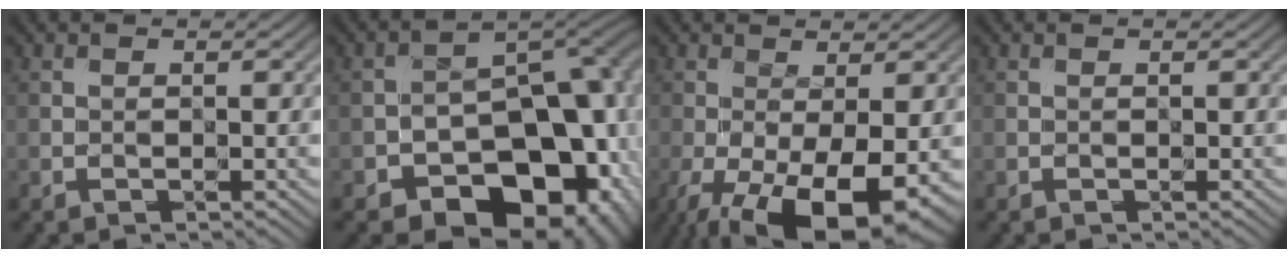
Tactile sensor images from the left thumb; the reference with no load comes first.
{"total": 18.4, "force": [-8.6, 12.2, 10.8], "torque": [-0.103, -0.010, -0.112]}
{"total": 12.7, "force": [-6.2, 4.9, 9.9], "torque": [-0.172, -0.035, -0.078]}
{"total": 0.0}